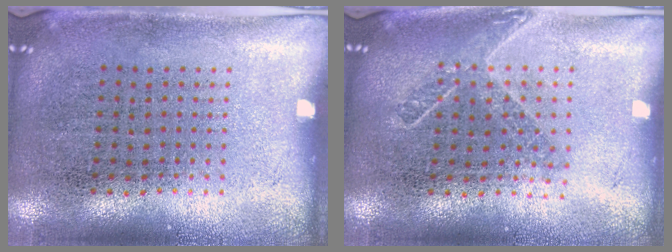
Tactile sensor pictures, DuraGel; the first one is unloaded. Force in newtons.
{"total": 1.5, "press": 1.2, "slide": 0.9}